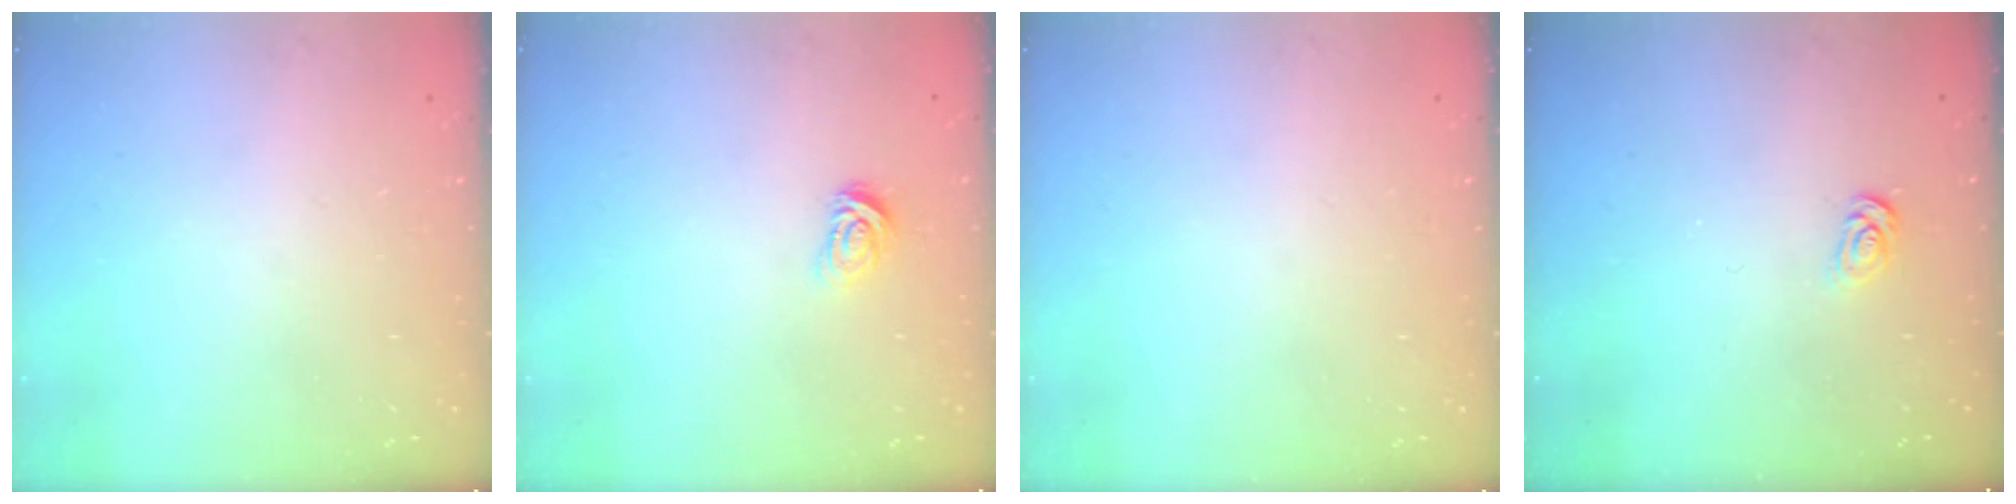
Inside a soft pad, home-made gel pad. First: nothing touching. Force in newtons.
{"total": 3.3, "press": 3.3, "slide": 0.1}
{"total": 0.0}
{"total": 2.7, "press": 2.7, "slide": 0.3}